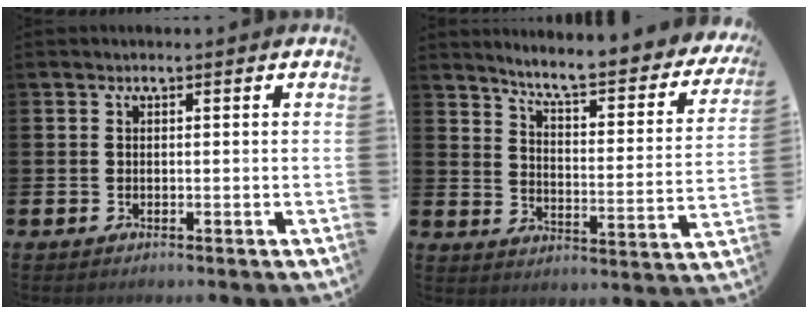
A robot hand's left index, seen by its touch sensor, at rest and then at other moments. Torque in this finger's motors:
{"motor_torque": [0.20, -0.53, 0.63, 0.13]}